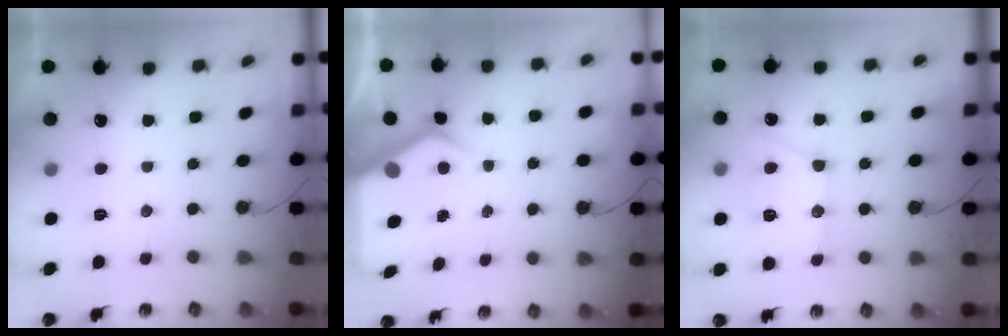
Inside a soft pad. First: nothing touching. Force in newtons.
{"total": 5.0, "press": 4.9, "slide": 0.3}
{"total": 12.9, "press": 12.9, "slide": 1.2}